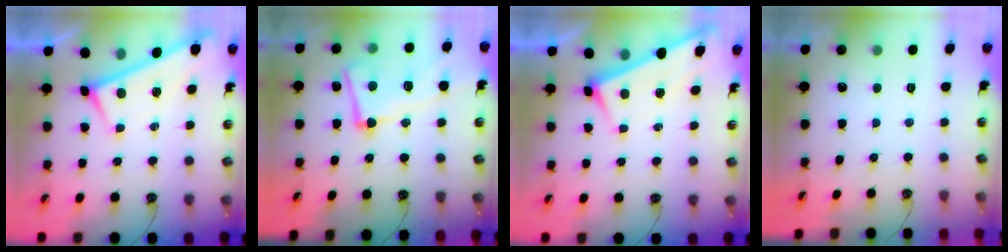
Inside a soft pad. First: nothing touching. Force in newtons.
{"total": 9.8, "press": 9.5, "slide": 2.2}
{"total": 2.7, "press": 2.7, "slide": 0.1}
{"total": 0.0}